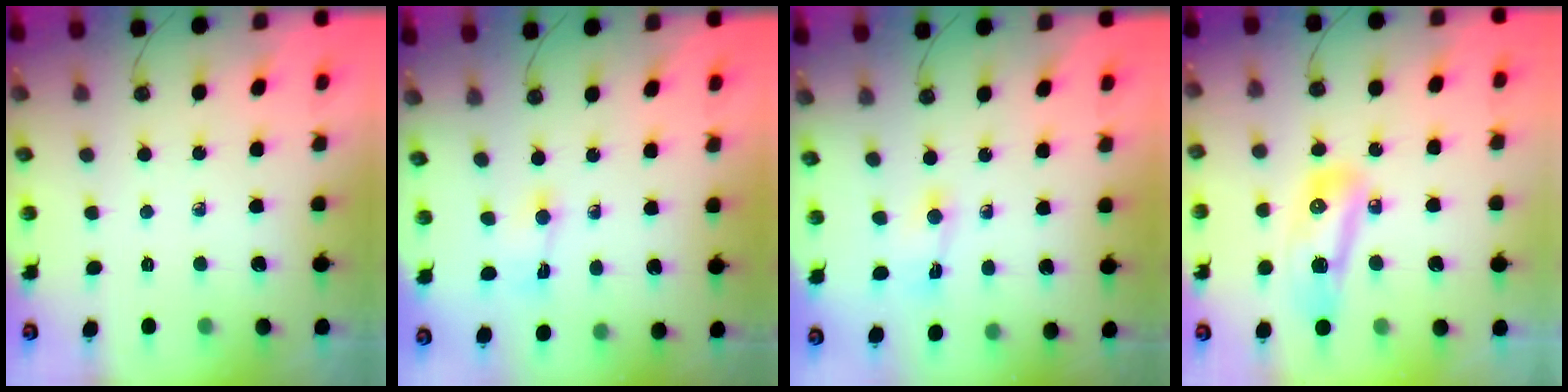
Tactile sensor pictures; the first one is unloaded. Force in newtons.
{"total": 1.3, "press": 1.2, "slide": 0.5}
{"total": 1.5, "press": 1.5, "slide": 0.2}
{"total": 17.5, "press": 13.2, "slide": 11.5}